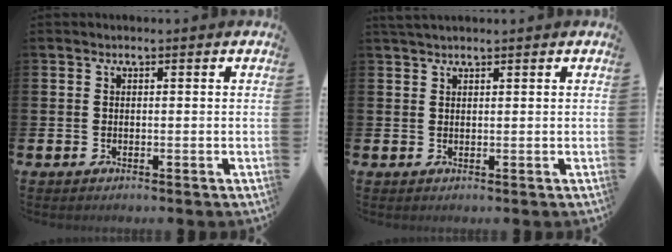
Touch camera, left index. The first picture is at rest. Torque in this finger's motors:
{"motor_torque": [-0.02, -0.11, 0.31, 0.08]}